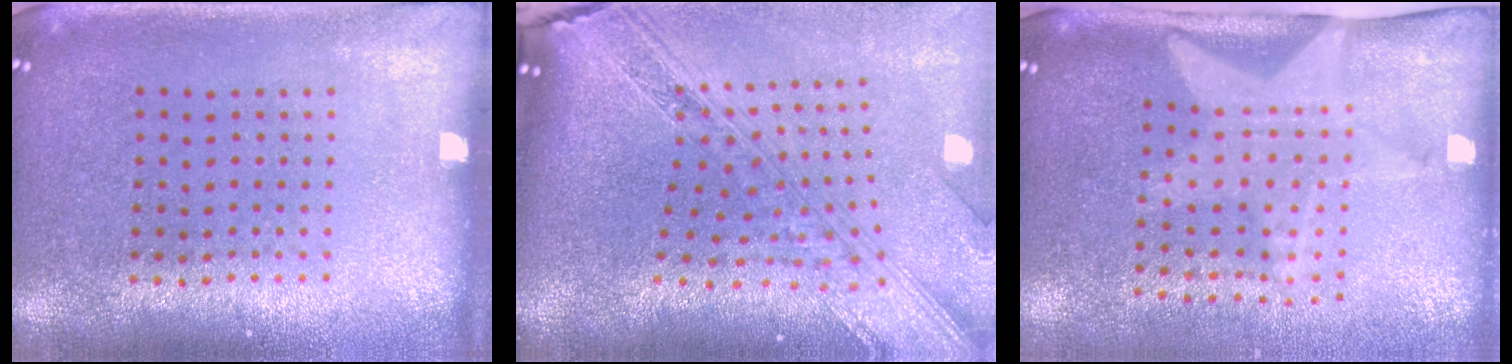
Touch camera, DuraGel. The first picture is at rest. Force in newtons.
{"total": 4.1, "press": 2.9, "slide": 2.9}
{"total": 2.1, "press": 1.5, "slide": 1.4}